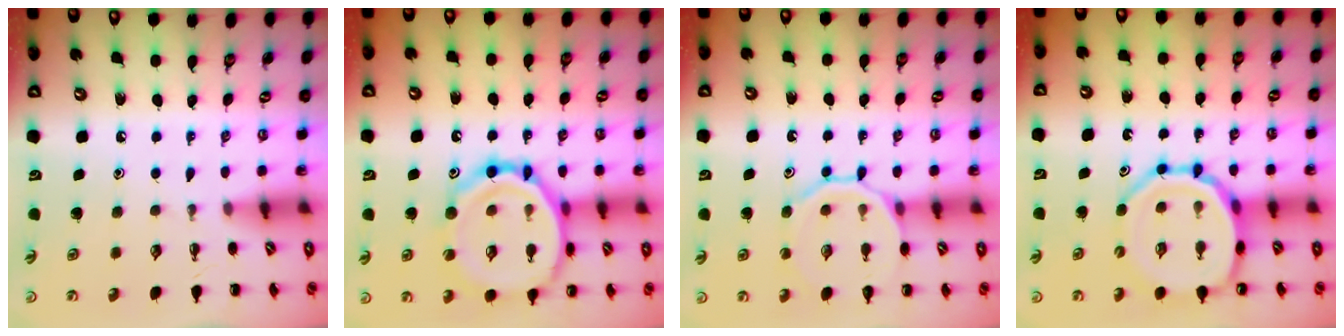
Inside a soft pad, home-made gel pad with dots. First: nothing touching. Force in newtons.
{"total": 19.4, "press": 19.3, "slide": 1.6}
{"total": 12.1, "press": 12.0, "slide": 1.3}
{"total": 13.8, "press": 13.4, "slide": 3.3}